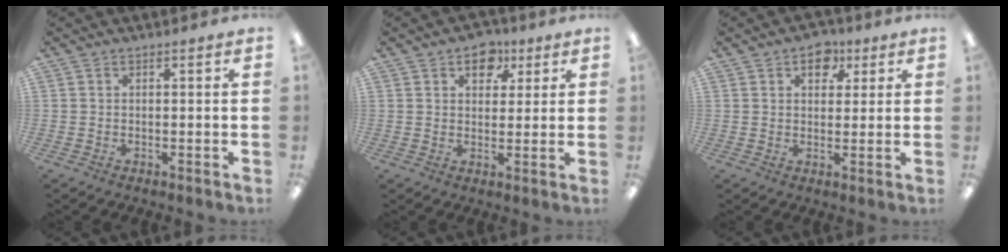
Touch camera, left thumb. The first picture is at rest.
{"total": 7.0, "force": [3.9, 4.8, 3.2], "torque": [-0.020, -0.015, 0.062]}
{"total": 6.1, "force": [3.4, 4.2, 2.9], "torque": [-0.012, -0.014, 0.053]}